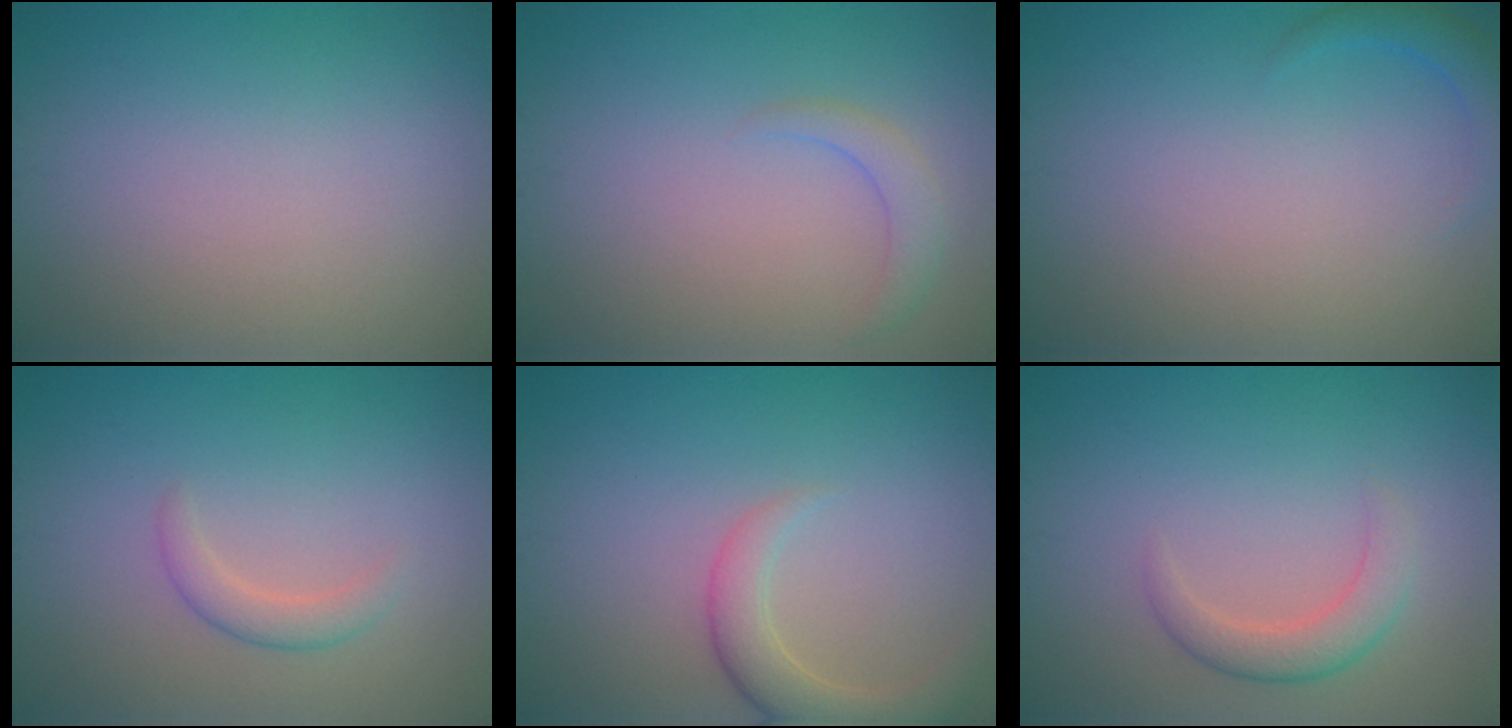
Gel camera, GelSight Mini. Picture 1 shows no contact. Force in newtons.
{"total": 1.6, "press": 1.6, "slide": 0.2}
{"total": 1.7, "press": 1.6, "slide": 0.2}
{"total": 1.7, "press": 1.7, "slide": 0.1}
{"total": 3.4, "press": 3.4, "slide": 0.4}
{"total": 2.6, "press": 2.6, "slide": 0.1}